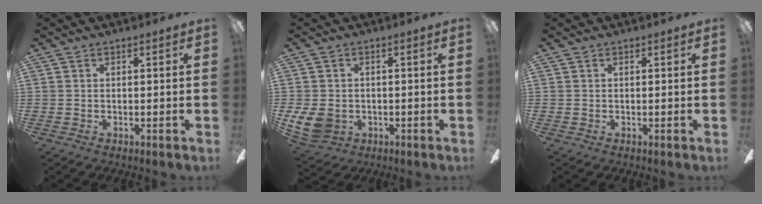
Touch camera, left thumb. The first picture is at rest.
{"total": 7.2, "force": [-1.5, 5.9, 3.8], "torque": [-0.090, 0.005, -0.025]}
{"total": 0.0}